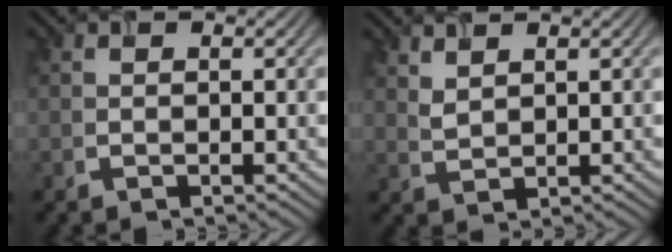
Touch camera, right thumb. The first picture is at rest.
{"total": 2.3, "force": [1.8, 0.7, 1.1], "torque": [-0.028, 0.001, 0.044]}